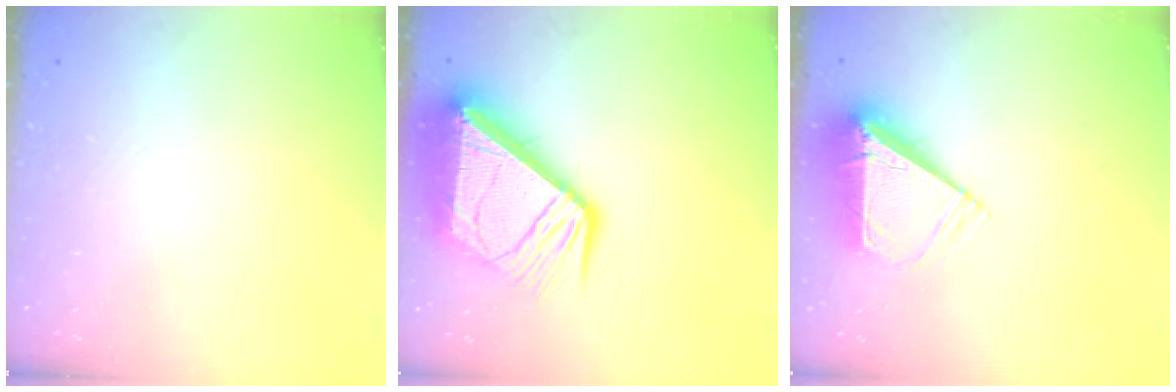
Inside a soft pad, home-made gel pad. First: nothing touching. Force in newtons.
{"total": 18.4, "press": 18.3, "slide": 2.1}
{"total": 7.3, "press": 7.2, "slide": 1.0}